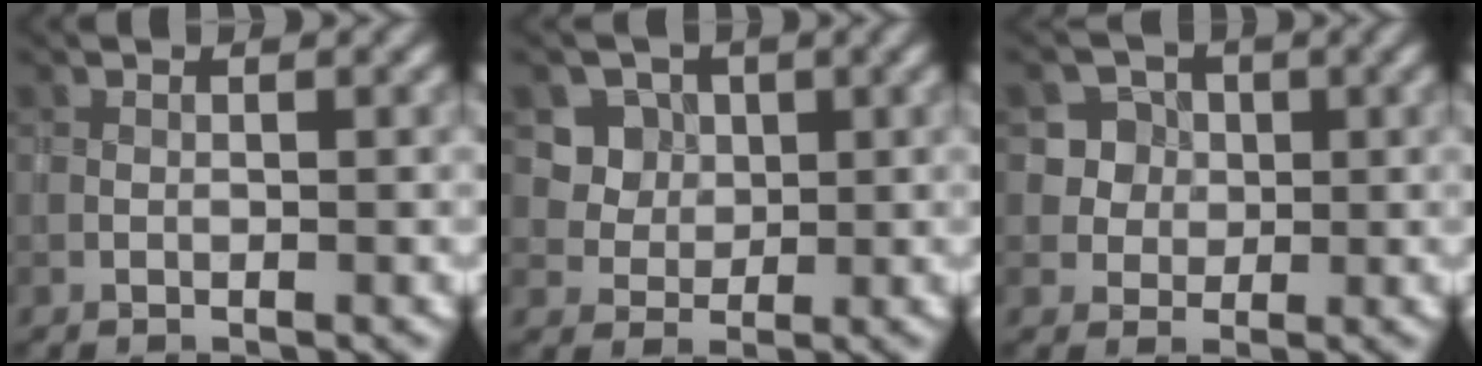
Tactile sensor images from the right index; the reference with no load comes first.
{"total": 4.5, "force": [1.9, 3.8, 1.5], "torque": [-0.031, -0.006, 0.040]}
{"total": 4.6, "force": [1.3, 4.3, 1.1], "torque": [-0.007, 0.017, 0.019]}